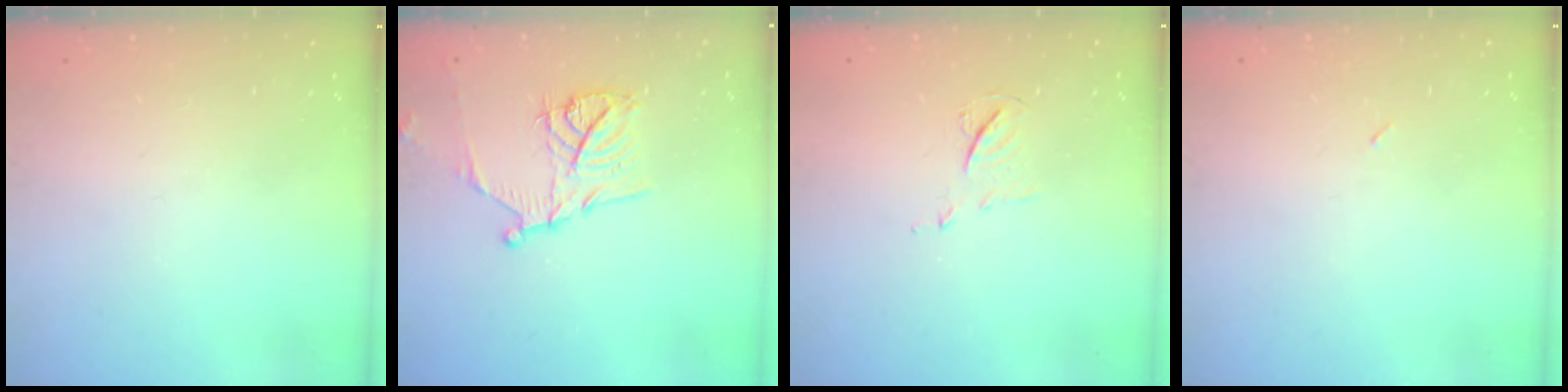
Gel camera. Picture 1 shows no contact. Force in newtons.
{"total": 13.8, "press": 13.7, "slide": 0.8}
{"total": 6.1, "press": 6.0, "slide": 0.7}
{"total": 2.1, "press": 1.9, "slide": 1.0}